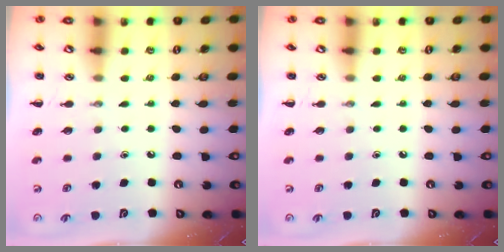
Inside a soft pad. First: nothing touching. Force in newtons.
{"total": 0.0}